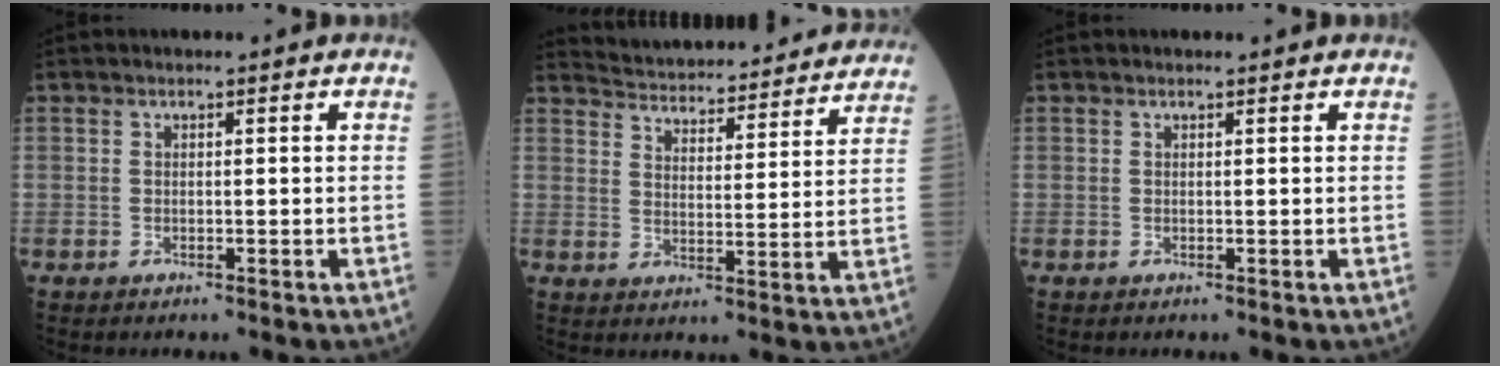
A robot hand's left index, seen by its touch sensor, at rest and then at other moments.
{"total": 22.0, "force": [21.0, 3.3, 5.5], "torque": [-0.081, -0.011, 0.270]}
{"total": 0.5, "force": [0.5, 0.0, 0.1], "torque": [-0.005, 0.000, 0.006]}